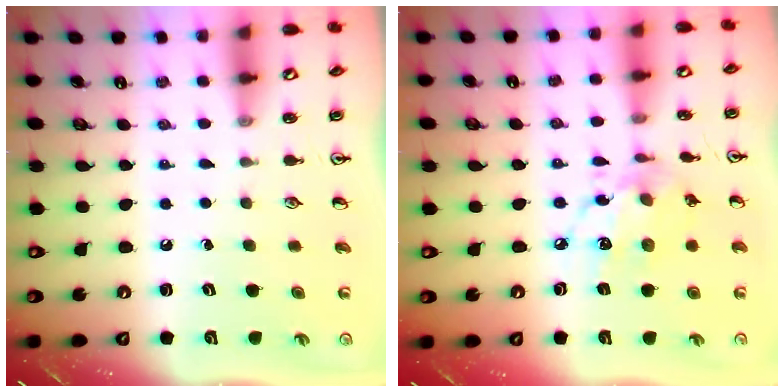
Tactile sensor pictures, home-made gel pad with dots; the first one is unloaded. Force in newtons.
{"total": 12.1, "press": 12.0, "slide": 0.7}